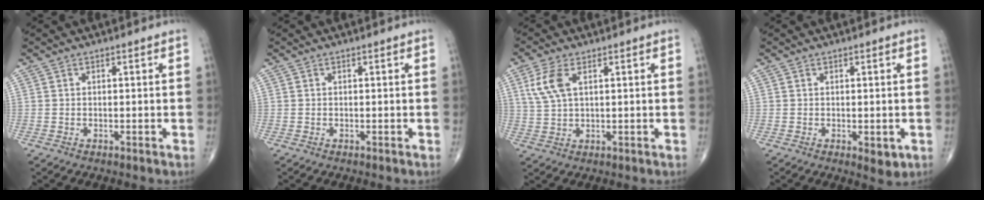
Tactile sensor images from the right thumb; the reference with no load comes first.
{"total": 0.0}
{"total": 6.1, "force": [2.3, 2.9, 4.8], "torque": [-0.116, 0.003, 0.051]}
{"total": 2.8, "force": [-0.5, 1.5, 2.3], "torque": [-0.021, -0.006, -0.002]}